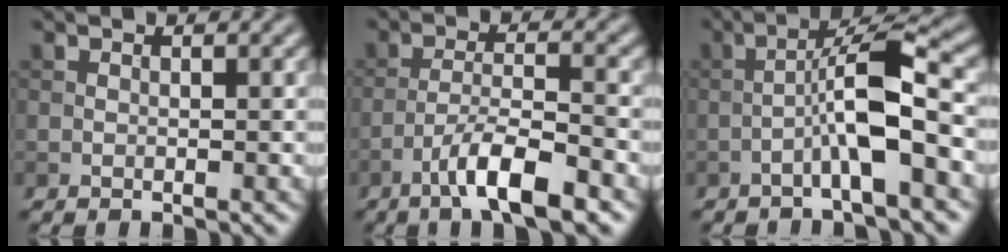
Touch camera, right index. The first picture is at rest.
{"total": 6.2, "force": [-3.9, 1.2, 4.7], "torque": [-0.079, 0.007, -0.072]}
{"total": 5.7, "force": [-2.0, 0.7, 5.3], "torque": [-0.092, 0.026, -0.041]}